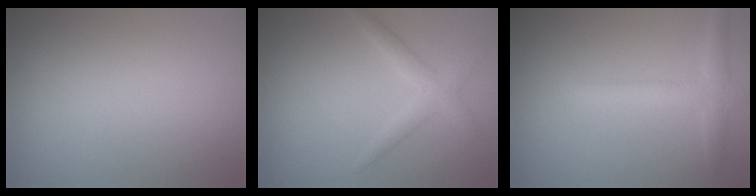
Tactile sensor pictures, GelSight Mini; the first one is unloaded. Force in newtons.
{"total": 2.0, "press": 2.0, "slide": 0.1}
{"total": 2.5, "press": 2.5, "slide": 0.1}